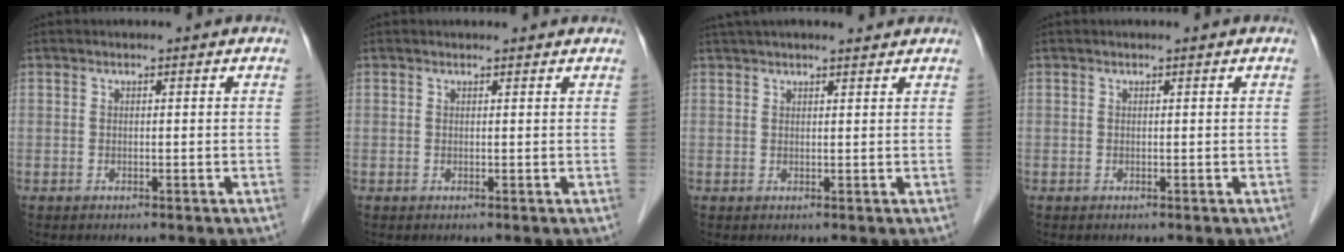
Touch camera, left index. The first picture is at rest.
{"total": 1.8, "force": [1.8, 0.3, 0.2], "torque": [-0.012, 0.006, 0.016]}
{"total": 7.4, "force": [6.5, 0.9, 3.3], "torque": [-0.052, 0.028, 0.091]}
{"total": 0.0}